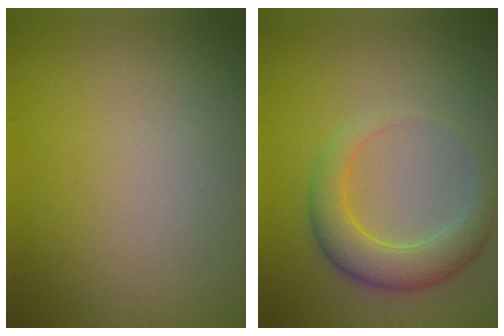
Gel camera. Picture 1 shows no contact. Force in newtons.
{"total": 4.2, "press": 4.2, "slide": 0.2}